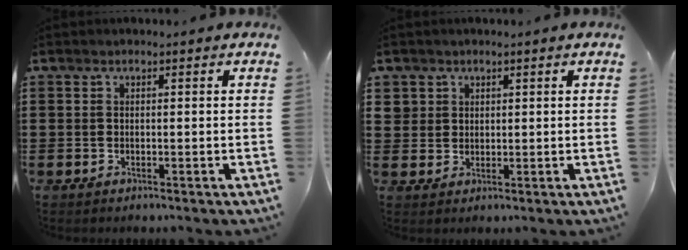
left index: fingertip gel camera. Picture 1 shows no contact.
{"total": 2.5, "force": [1.3, 2.2, 0.1], "torque": [-0.013, 0.009, 0.023]}